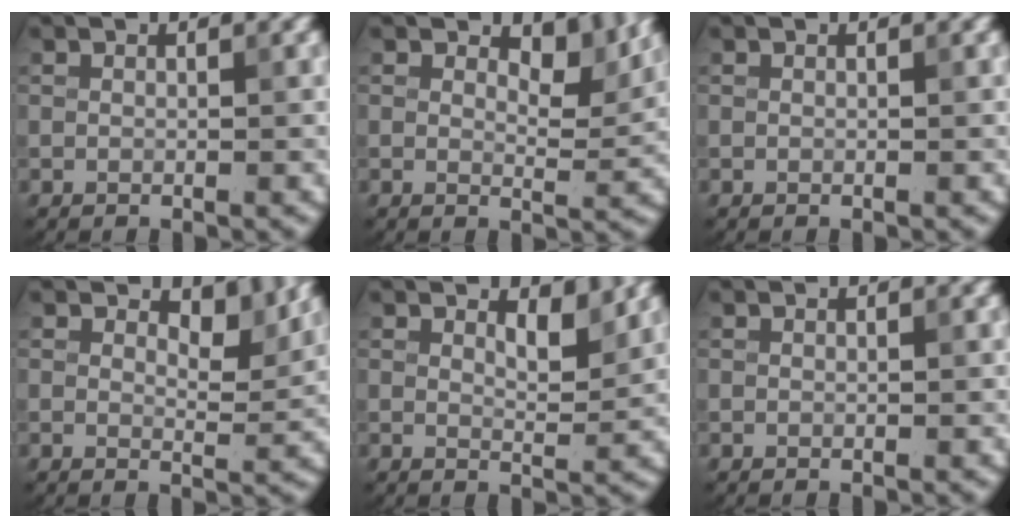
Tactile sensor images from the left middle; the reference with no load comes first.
{"total": 3.8, "force": [2.3, 1.7, 2.4], "torque": [-0.036, -0.006, 0.030]}
{"total": 0.0}
{"total": 2.9, "force": [2.0, 1.2, 1.8], "torque": [-0.026, -0.008, 0.024]}
{"total": 2.2, "force": [1.4, 0.7, 1.5], "torque": [-0.023, -0.008, 0.020]}
{"total": 0.0}